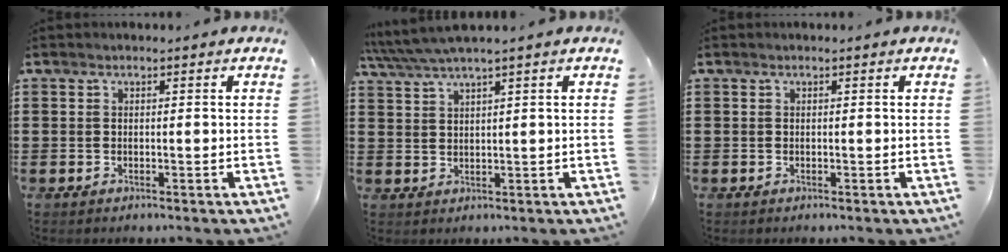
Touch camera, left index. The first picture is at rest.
{"total": 2.9, "force": [2.3, -0.2, 1.8], "torque": [-0.044, -0.003, 0.040]}
{"total": 0.0}